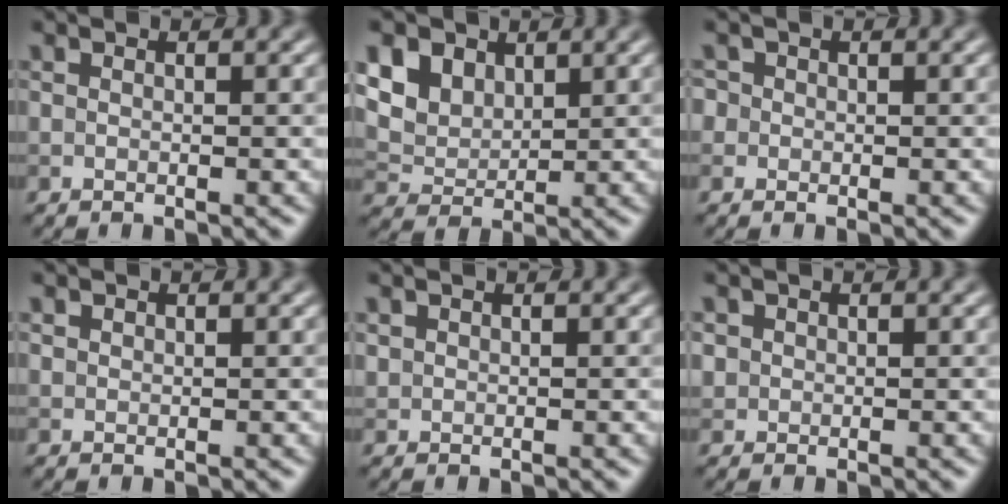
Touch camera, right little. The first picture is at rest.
{"total": 8.1, "force": [4.3, 5.7, 3.9], "torque": [-0.106, 0.013, 0.076]}
{"total": 1.3, "force": [0.4, 1.3, 0.3], "torque": [0.000, 0.002, -0.003]}
{"total": 0.6, "force": [0.4, 0.4, 0.0], "torque": [0.003, -0.002, 0.009]}
{"total": 0.6, "force": [0.4, 0.5, 0.0], "torque": [0.002, -0.003, 0.012]}
{"total": 0.9, "force": [0.2, 0.8, 0.0], "torque": [0.008, -0.005, 0.006]}